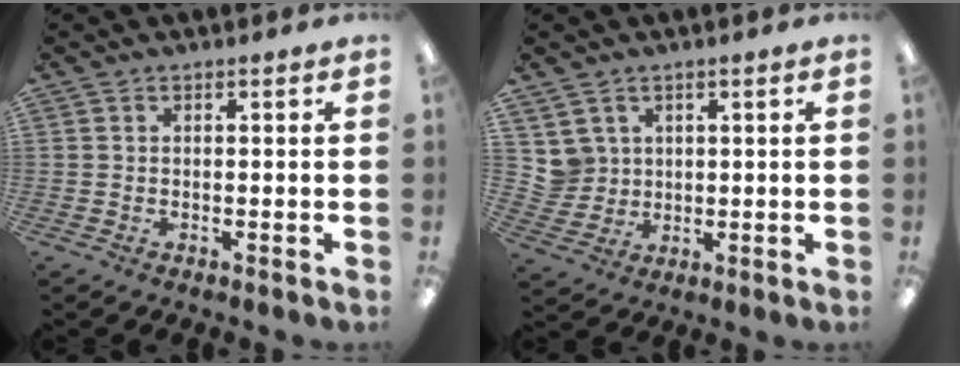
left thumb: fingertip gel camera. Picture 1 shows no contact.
{"total": 5.3, "force": [2.6, 4.6, -0.1], "torque": [-0.014, -0.003, 0.053]}